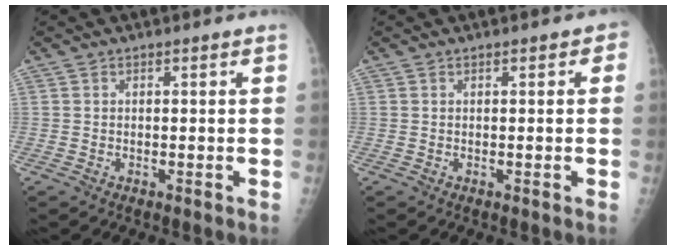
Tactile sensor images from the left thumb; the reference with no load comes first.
{"total": 1.3, "force": [0.4, 0.8, 1.0], "torque": [-0.002, 0.003, 0.001]}